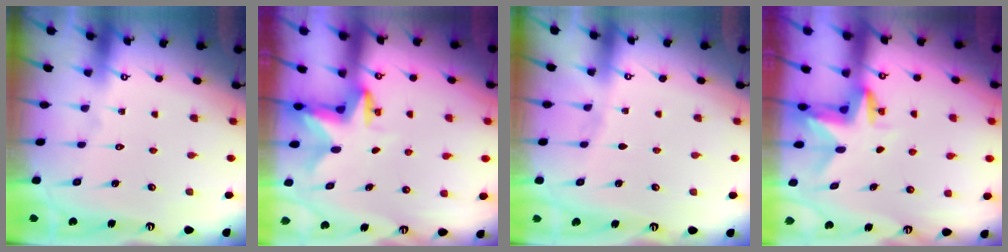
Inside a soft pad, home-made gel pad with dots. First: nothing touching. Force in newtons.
{"total": 2.6, "press": 2.6, "slide": 0.4}
{"total": 2.9, "press": 2.9, "slide": 0.4}
{"total": 2.9, "press": 2.9, "slide": 0.2}